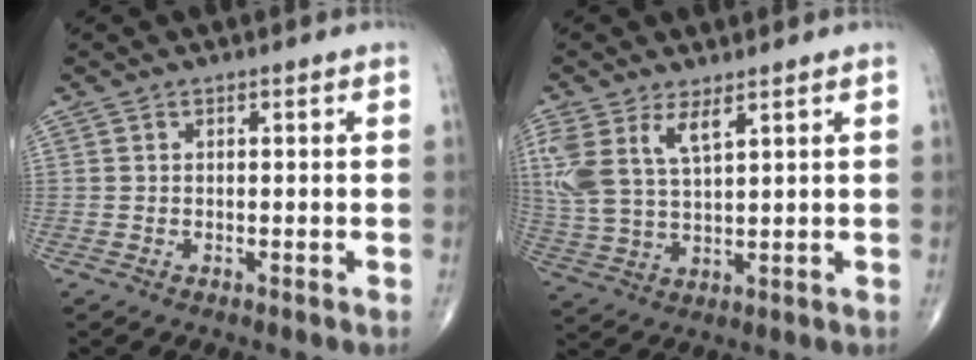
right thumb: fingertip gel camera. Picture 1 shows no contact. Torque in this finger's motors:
{"motor_torque": [0.12, 0.33, 1.12, 0.72, 0.30]}